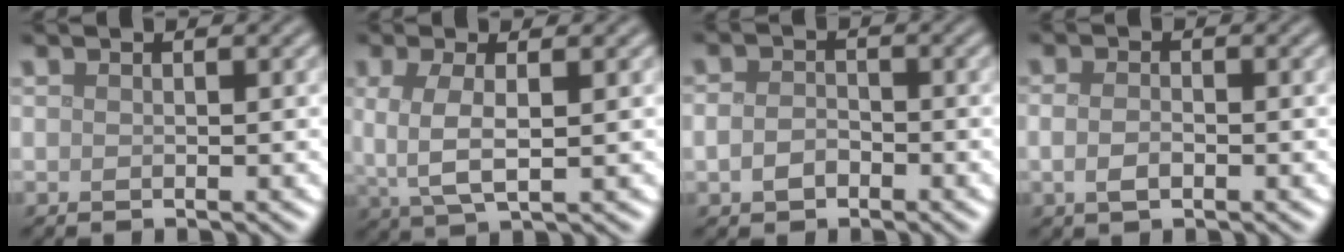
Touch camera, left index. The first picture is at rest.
{"total": 3.7, "force": [0.3, 1.3, 3.5], "torque": [-0.081, -0.001, 0.005]}
{"total": 2.1, "force": [-0.7, 1.6, 1.1], "torque": [-0.024, -0.001, -0.018]}
{"total": 1.8, "force": [-0.4, 1.0, 1.4], "torque": [-0.031, -0.002, -0.010]}